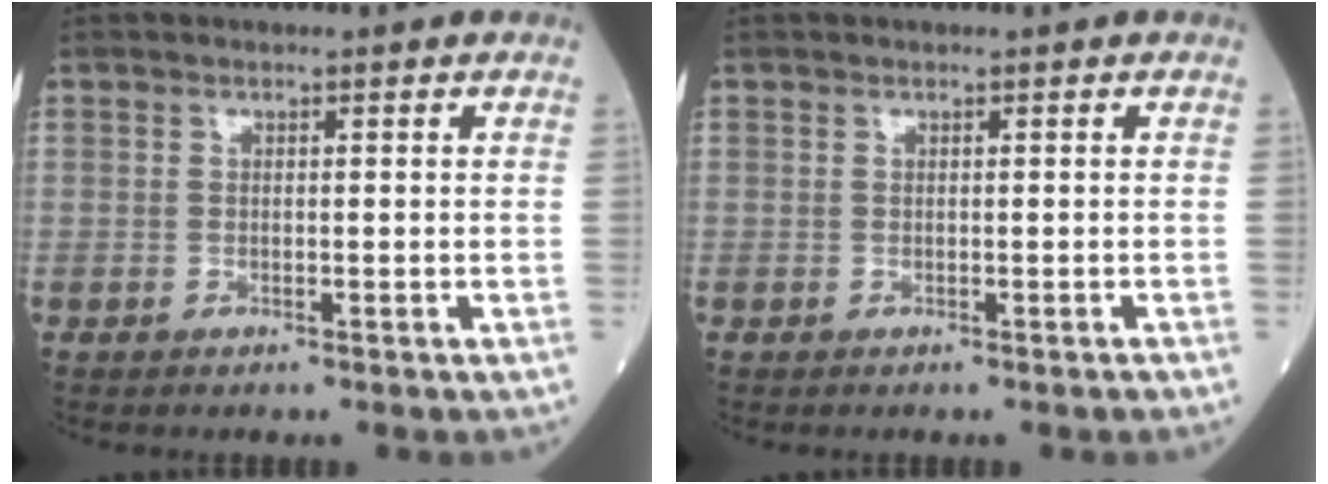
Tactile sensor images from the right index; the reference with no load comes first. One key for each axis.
{"total": 0.0}